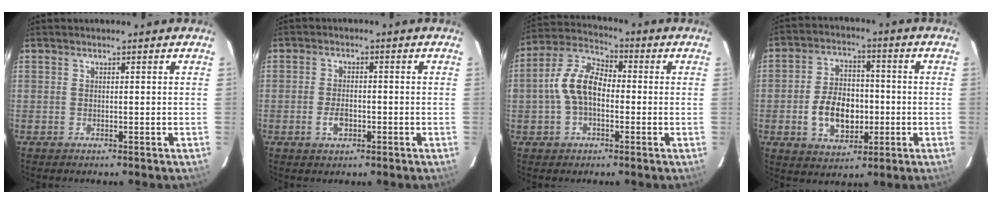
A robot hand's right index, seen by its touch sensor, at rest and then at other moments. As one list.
[{"total": 3.5, "force": [-1.3, 2.1, 2.5], "torque": [-0.052, 0.000, -0.021]}, {"total": 9.7, "force": [-1.0, 6.0, 7.6], "torque": [-0.160, 0.024, -0.021]}, {"total": 11.1, "force": [-2.4, 7.3, 8.0], "torque": [-0.161, 0.016, -0.029]}]